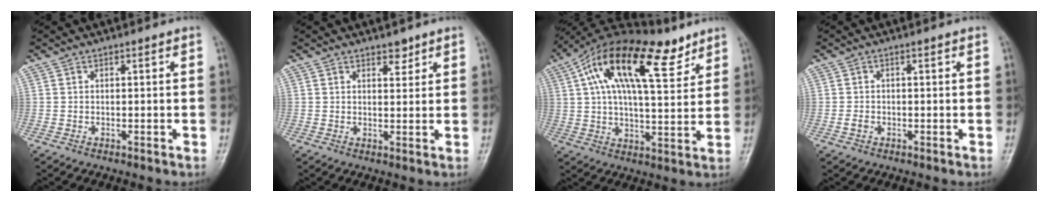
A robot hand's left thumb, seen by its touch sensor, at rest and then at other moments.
{"total": 2.4, "force": [1.8, 1.3, 1.0], "torque": [0.001, -0.011, 0.026]}
{"total": 21.3, "force": [10.4, 8.9, 16.4], "torque": [-0.261, -0.002, 0.172]}
{"total": 1.3, "force": [-0.5, 0.9, 0.7], "torque": [-0.013, 0.002, -0.012]}